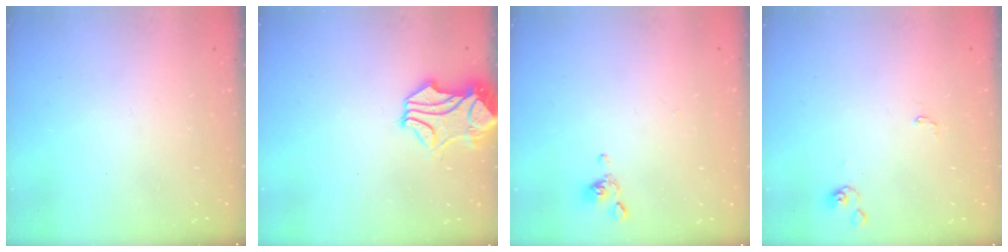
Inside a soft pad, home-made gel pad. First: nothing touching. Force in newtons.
{"total": 2.0, "press": 1.6, "slide": 1.2}
{"total": 2.2, "press": 2.2, "slide": 0.2}
{"total": 1.1, "press": 1.1, "slide": 0.2}